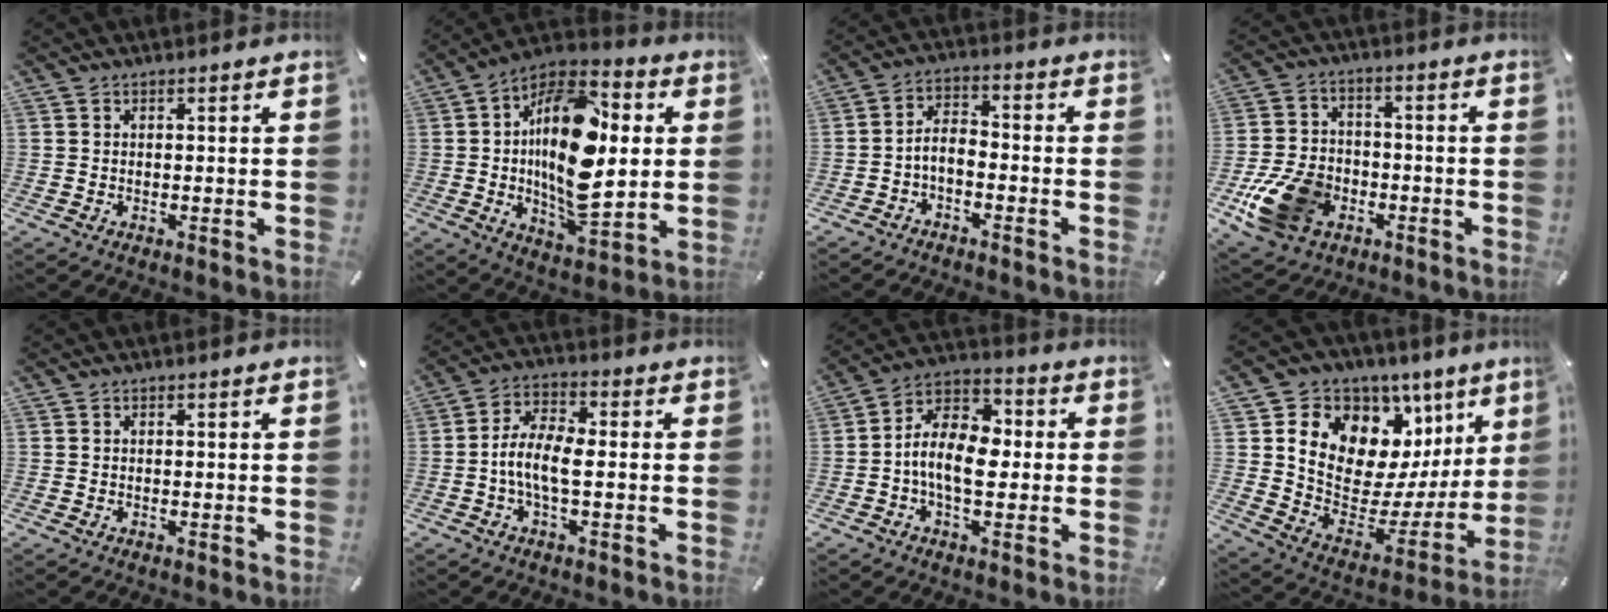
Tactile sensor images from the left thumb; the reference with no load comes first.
{"total": 22.0, "force": [1.8, 12.0, 18.3], "torque": [-0.334, -0.008, 0.029]}
{"total": 4.4, "force": [-2.6, 2.4, 2.5], "torque": [-0.056, 0.008, -0.054]}
{"total": 13.9, "force": [-5.2, 10.1, 7.9], "torque": [-0.166, 0.026, -0.091]}
{"total": 0.0}
{"total": 7.9, "force": [-1.6, 3.3, 7.0], "torque": [-0.146, 0.001, -0.030]}
{"total": 11.6, "force": [-1.9, 7.3, 8.8], "torque": [-0.178, 0.006, -0.035]}
{"total": 13.0, "force": [6.6, 9.7, 5.7], "torque": [-0.086, -0.080, 0.121]}